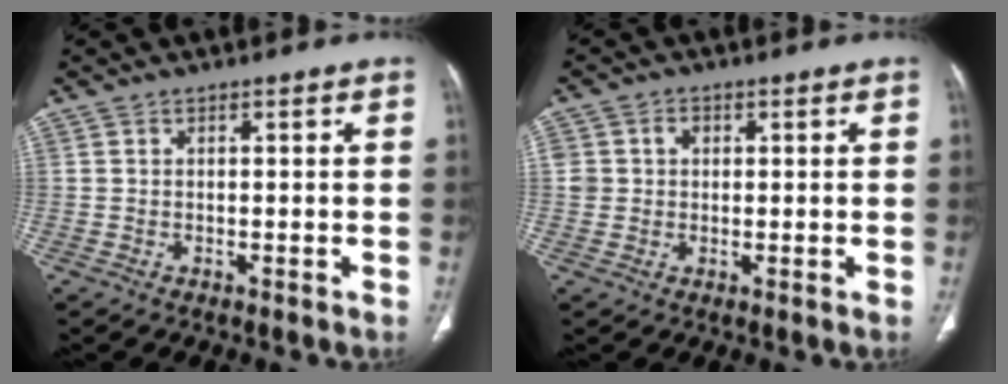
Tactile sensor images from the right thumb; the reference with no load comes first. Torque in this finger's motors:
{"motor_torque": [0.63, 0.54, 0.38, 0.15, -0.01]}